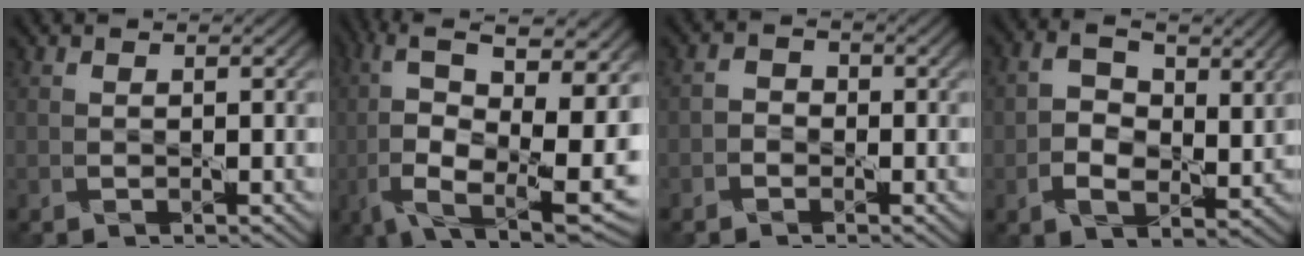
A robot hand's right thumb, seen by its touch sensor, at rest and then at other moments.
{"total": 14.6, "force": [-0.6, 5.5, 13.5], "torque": [-0.278, -0.010, 0.000]}
{"total": 1.4, "force": [-1.0, 1.0, 0.2], "torque": [-0.005, 0.009, -0.029]}
{"total": 6.5, "force": [0.6, 4.2, 4.9], "torque": [-0.101, -0.005, 0.004]}